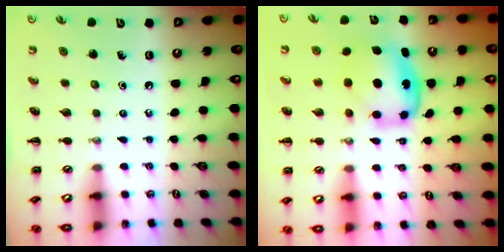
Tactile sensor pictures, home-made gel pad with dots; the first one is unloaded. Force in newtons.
{"total": 6.0, "press": 6.0, "slide": 0.8}